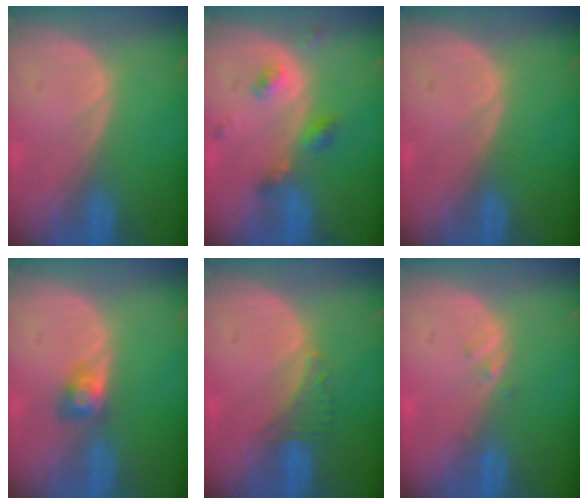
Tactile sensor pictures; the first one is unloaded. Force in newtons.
{"total": 4.8, "press": 4.3, "slide": 2.1}
{"total": 0.0}
{"total": 2.6, "press": 2.5, "slide": 0.7}
{"total": 2.7, "press": 2.6, "slide": 0.7}
{"total": 1.0, "press": 0.9, "slide": 0.5}